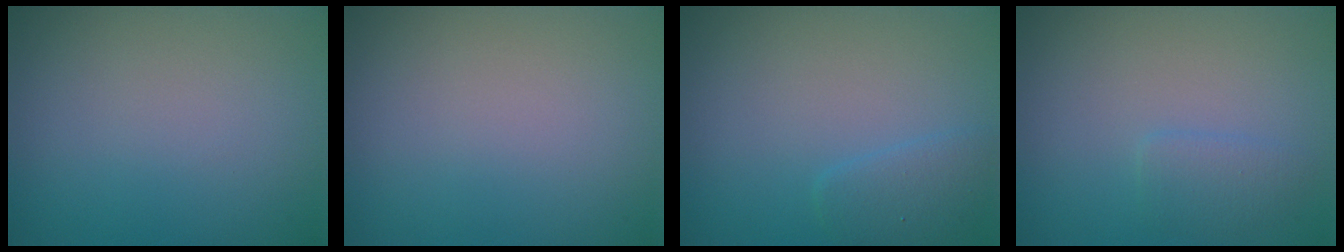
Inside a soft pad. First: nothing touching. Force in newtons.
{"total": 0.0}
{"total": 1.8, "press": 1.8, "slide": 0.1}
{"total": 1.4, "press": 1.4, "slide": 0.1}